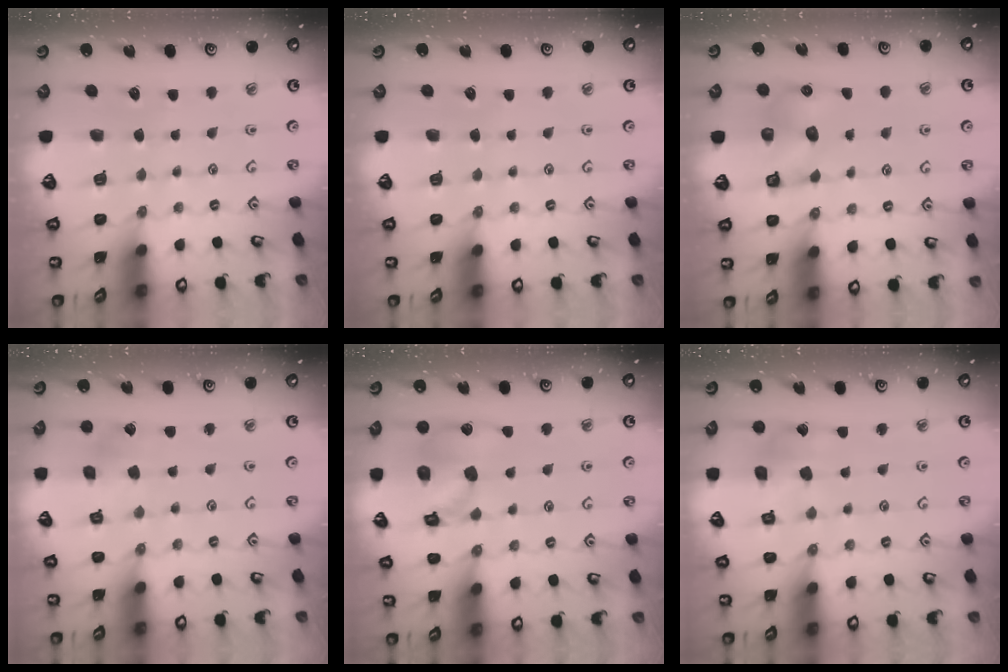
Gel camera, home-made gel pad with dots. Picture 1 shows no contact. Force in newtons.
{"total": 0.0}
{"total": 7.2, "press": 7.2, "slide": 0.2}
{"total": 2.4, "press": 2.4, "slide": 0.2}
{"total": 13.3, "press": 13.1, "slide": 1.9}
{"total": 7.8, "press": 7.8, "slide": 0.8}